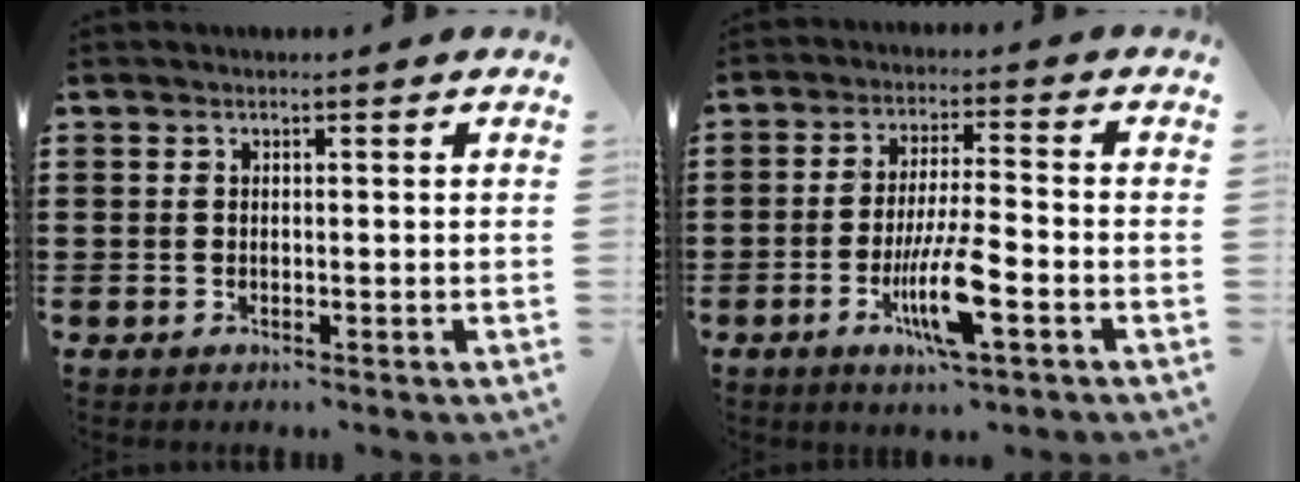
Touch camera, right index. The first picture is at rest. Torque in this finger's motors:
{"motor_torque": [2.14, 0.00, 0.51, 0.19]}